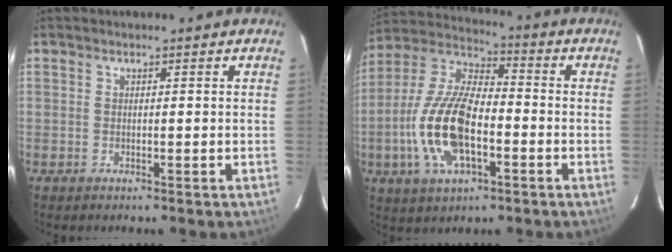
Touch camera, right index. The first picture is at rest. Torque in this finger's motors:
{"motor_torque": [2.14, 0.00, 1.05, 0.21]}